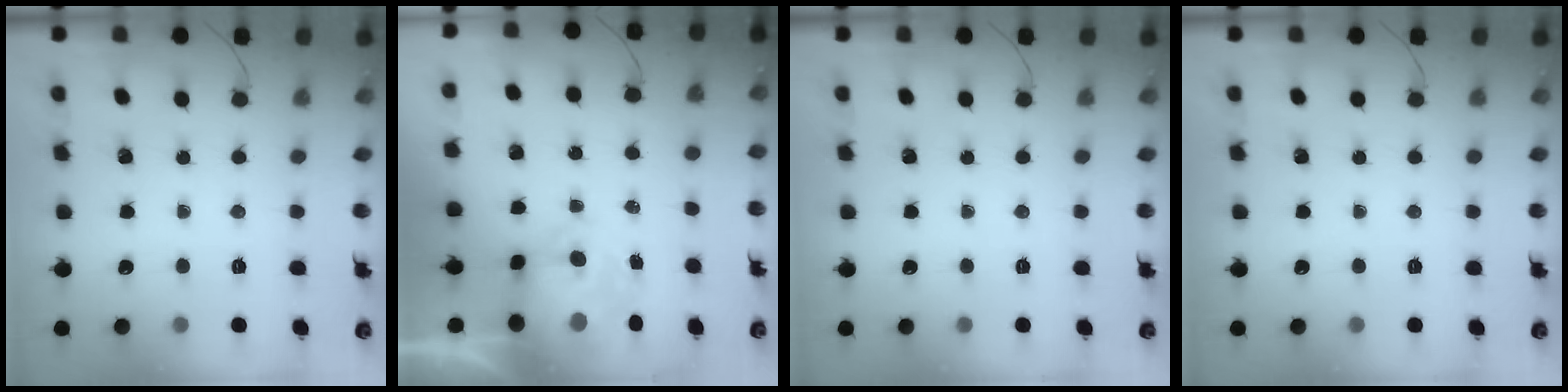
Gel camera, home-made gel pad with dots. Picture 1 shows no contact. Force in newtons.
{"total": 8.9, "press": 8.7, "slide": 1.6}
{"total": 0.0}
{"total": 0.0}